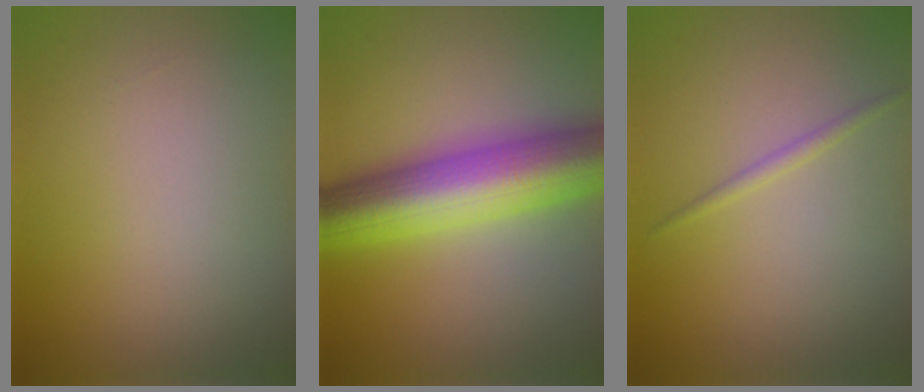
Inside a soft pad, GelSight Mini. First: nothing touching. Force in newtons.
{"total": 11.0, "press": 11.0, "slide": 0.3}
{"total": 0.9, "press": 0.9, "slide": 0.0}